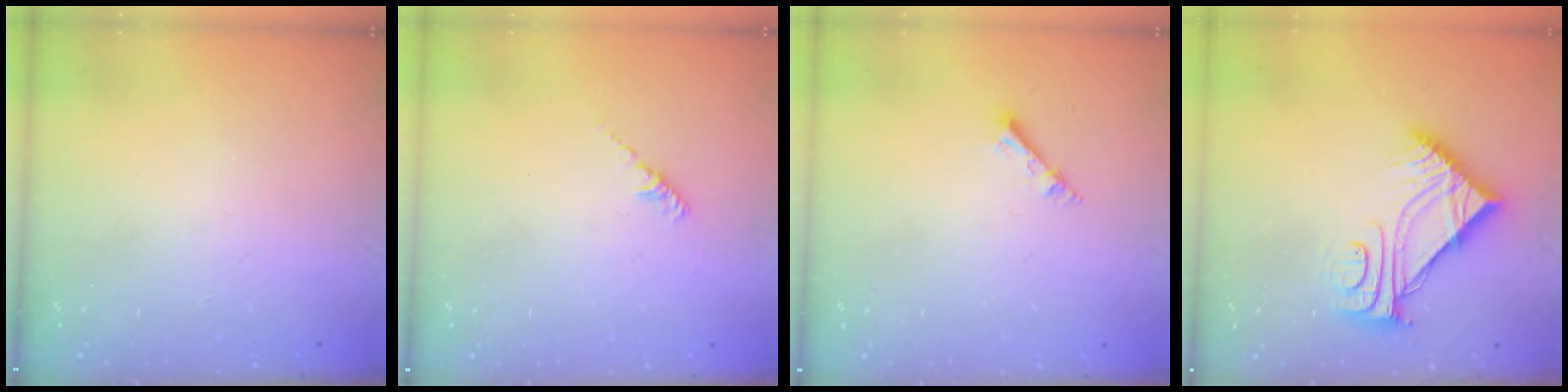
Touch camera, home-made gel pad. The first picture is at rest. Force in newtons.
{"total": 2.2, "press": 2.1, "slide": 0.6}
{"total": 2.6, "press": 2.6, "slide": 0.3}
{"total": 10.3, "press": 10.2, "slide": 0.9}